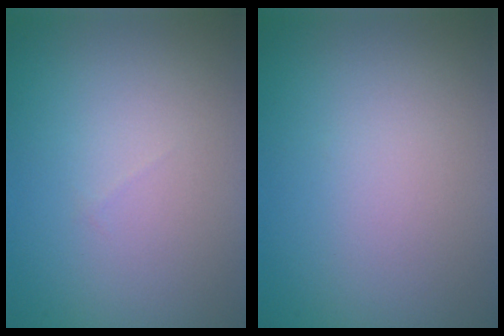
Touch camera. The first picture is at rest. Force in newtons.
{"total": 0.0}